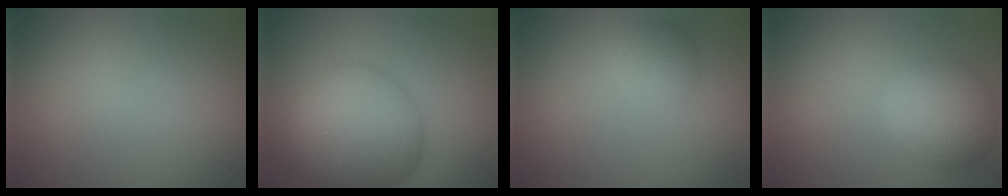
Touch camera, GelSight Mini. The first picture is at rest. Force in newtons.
{"total": 10.8, "press": 10.8, "slide": 0.3}
{"total": 2.2, "press": 2.2, "slide": 0.1}
{"total": 5.1, "press": 5.1, "slide": 0.1}